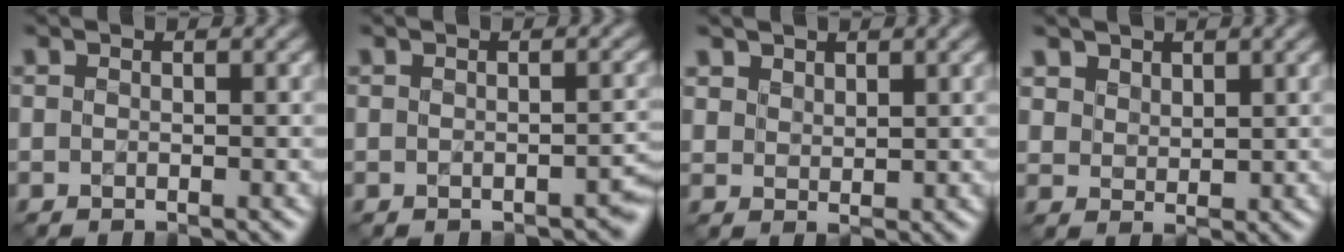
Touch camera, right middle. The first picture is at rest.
{"total": 2.3, "force": [-1.4, 1.3, 1.3], "torque": [-0.004, -0.006, -0.017]}
{"total": 1.5, "force": [1.2, 0.8, 0.0], "torque": [-0.005, -0.006, 0.034]}
{"total": 2.3, "force": [1.6, 1.6, 0.4], "torque": [-0.025, -0.002, 0.050]}